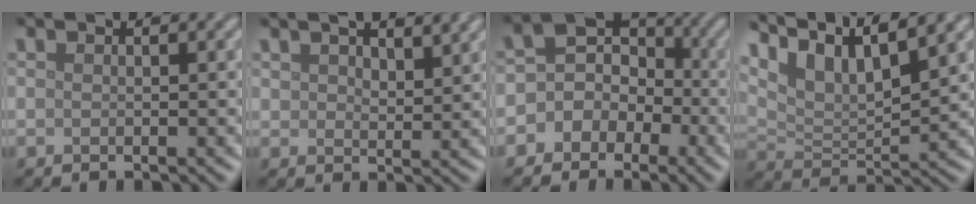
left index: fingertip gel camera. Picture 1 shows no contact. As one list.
[{"total": 5.7, "force": [3.7, 2.4, 3.5], "torque": [-0.045, 0.011, 0.051]}, {"total": 5.9, "force": [-1.1, 5.4, 2.0], "torque": [-0.015, 0.032, -0.048]}, {"total": 8.8, "force": [6.2, 2.5, 5.7], "torque": [-0.113, 0.005, 0.112]}]